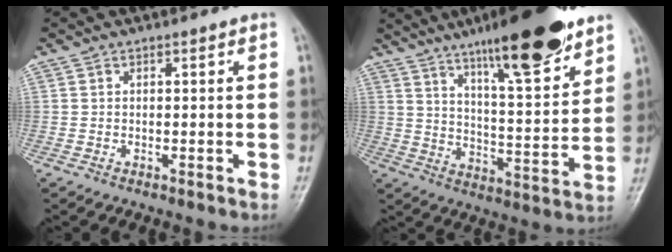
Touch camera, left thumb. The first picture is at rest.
{"total": 19.4, "force": [13.2, 3.7, 13.7], "torque": [-0.183, -0.067, 0.209]}